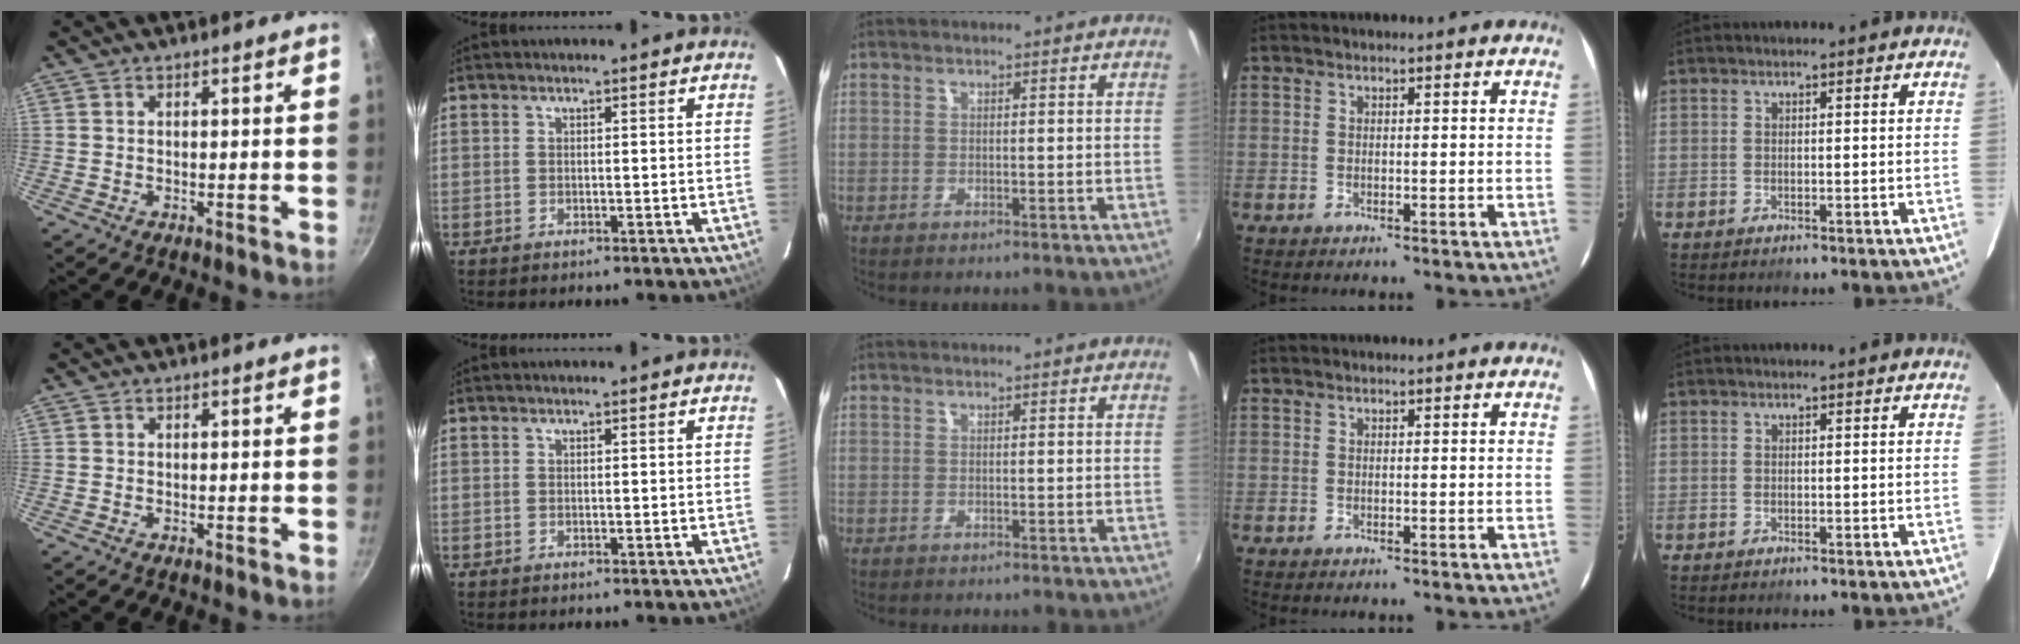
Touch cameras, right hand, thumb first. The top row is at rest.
{}